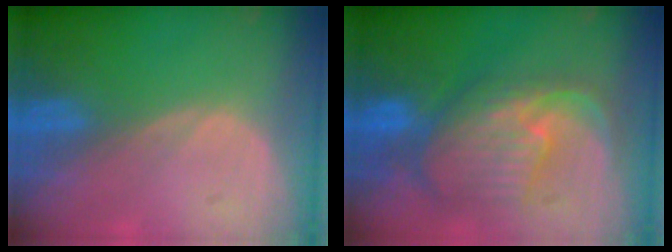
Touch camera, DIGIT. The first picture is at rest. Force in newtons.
{"total": 10.6, "press": 9.5, "slide": 4.7}